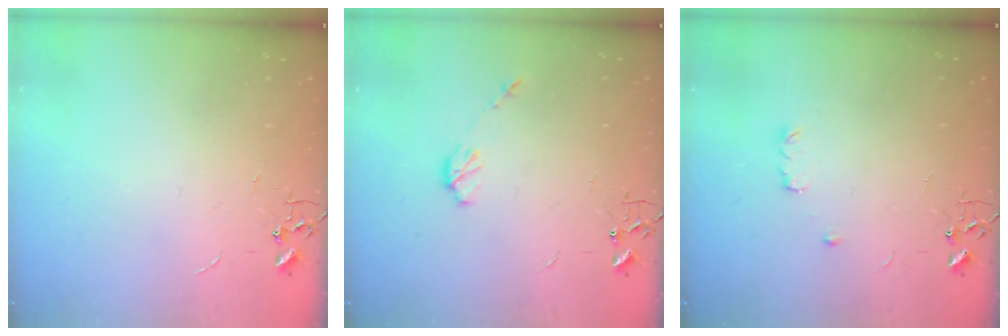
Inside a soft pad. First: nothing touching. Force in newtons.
{"total": 4.7, "press": 4.7, "slide": 0.3}
{"total": 4.5, "press": 4.5, "slide": 0.7}